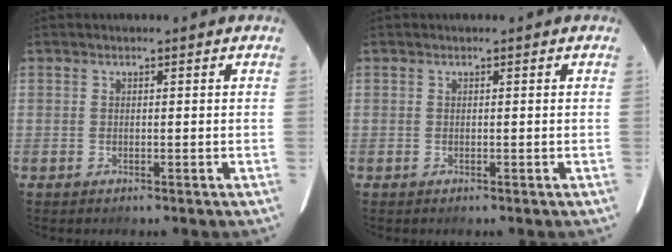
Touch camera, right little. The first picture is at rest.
{"total": 0.0}